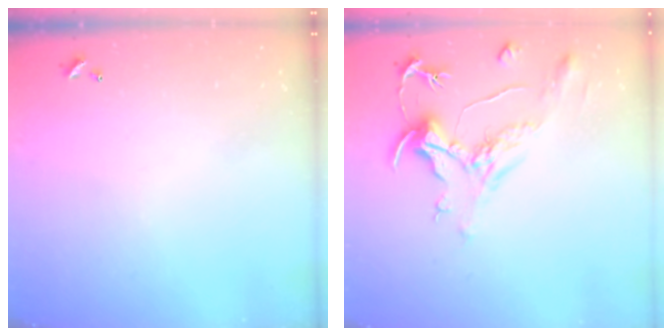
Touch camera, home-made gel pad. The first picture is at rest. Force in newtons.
{"total": 2.3, "press": 1.8, "slide": 1.3}